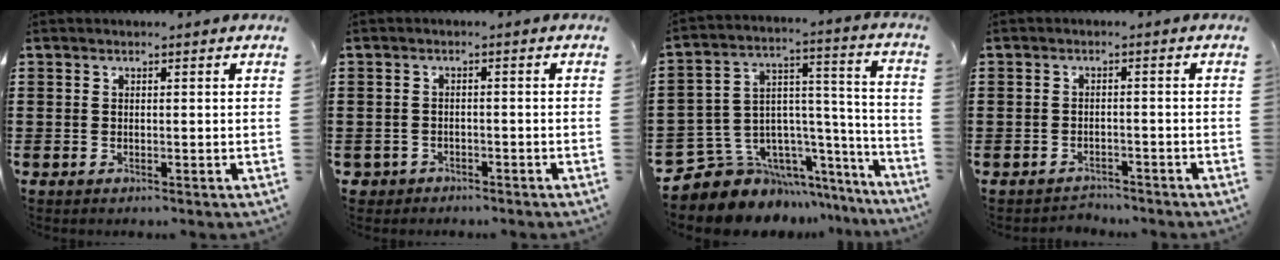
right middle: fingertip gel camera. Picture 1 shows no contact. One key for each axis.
{"total": 1.9, "fx": -1.6, "fy": 1.0, "fz": -0.2, "tx": -0.005, "ty": 0.001, "tz": -0.038}
{"total": 8.0, "fx": -6.1, "fy": 5.1, "fz": 0.9, "tx": -0.048, "ty": -0.009, "tz": -0.113}
{"total": 2.3, "fx": -2.1, "fy": 0.6, "fz": -0.4, "tx": -0.001, "ty": 0.002, "tz": -0.051}